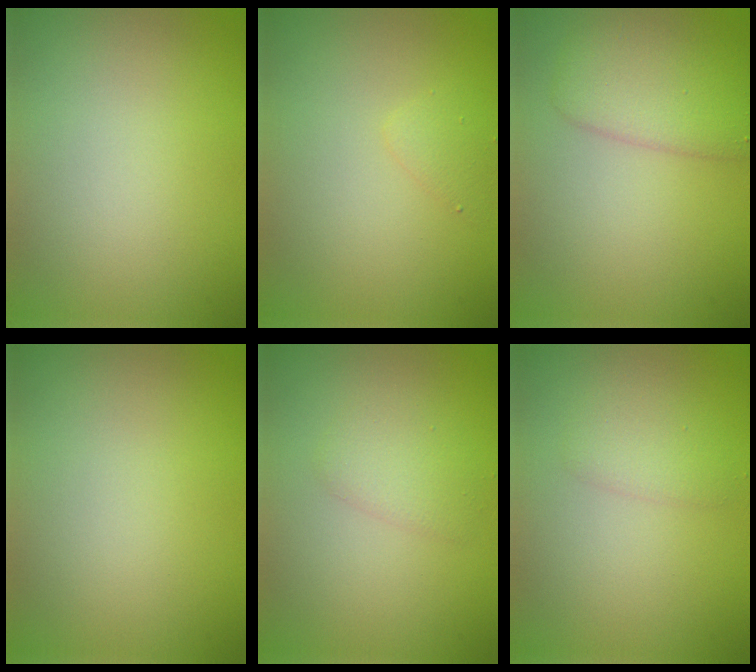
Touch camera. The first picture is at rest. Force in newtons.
{"total": 1.0, "press": 1.0, "slide": 0.1}
{"total": 3.8, "press": 3.8, "slide": 0.1}
{"total": 0.0}
{"total": 1.8, "press": 1.8, "slide": 0.1}
{"total": 1.6, "press": 1.6, "slide": 0.1}